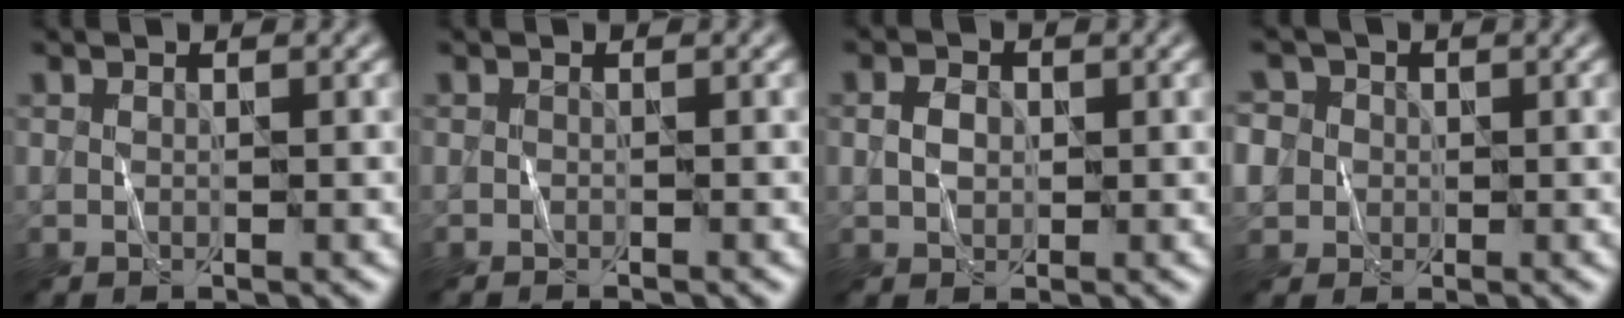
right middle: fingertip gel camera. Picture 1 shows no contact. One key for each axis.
{"total": 0.5, "fx": -0.5, "fy": 0.0, "fz": 0.2, "tx": -0.005, "ty": 0.000, "tz": -0.007}
{"total": 1.6, "fx": 0.3, "fy": 1.3, "fz": 0.9, "tx": -0.016, "ty": 0.005, "tz": 0.001}
{"total": 6.3, "fx": 1.0, "fy": 5.9, "fz": 2.2, "tx": -0.056, "ty": 0.035, "tz": -0.011}